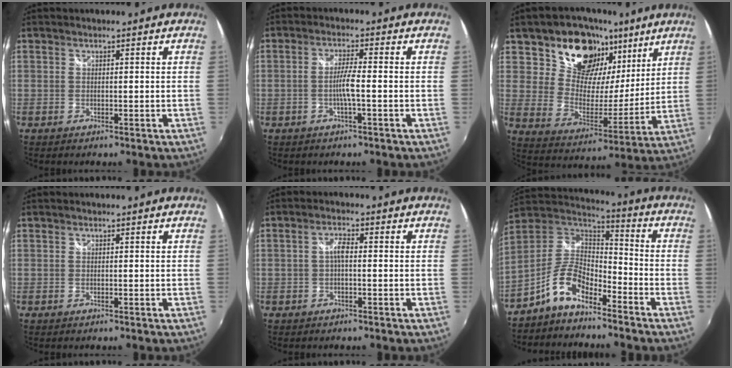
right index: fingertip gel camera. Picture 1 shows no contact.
{"total": 3.7, "force": [-1.2, -0.3, 3.5], "torque": [-0.069, 0.001, -0.023]}
{"total": 18.1, "force": [10.7, 12.3, 7.9], "torque": [-0.147, 0.009, 0.186]}
{"total": 0.0}
{"total": 2.3, "force": [-0.4, 0.7, 2.1], "torque": [-0.042, 0.007, -0.008]}
{"total": 10.7, "force": [-6.9, 4.5, 6.8], "torque": [-0.156, 0.022, -0.139]}